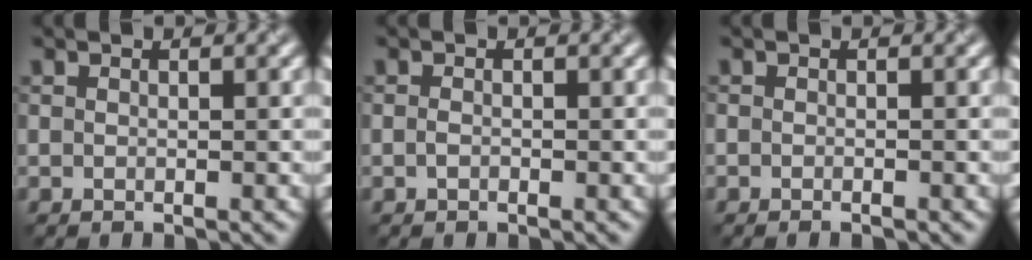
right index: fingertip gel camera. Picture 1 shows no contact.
{"total": 0.6, "force": [-0.3, 0.3, 0.4], "torque": [-0.010, 0.000, -0.006]}
{"total": 0.6, "force": [-0.5, 0.1, 0.4], "torque": [-0.004, -0.003, -0.008]}